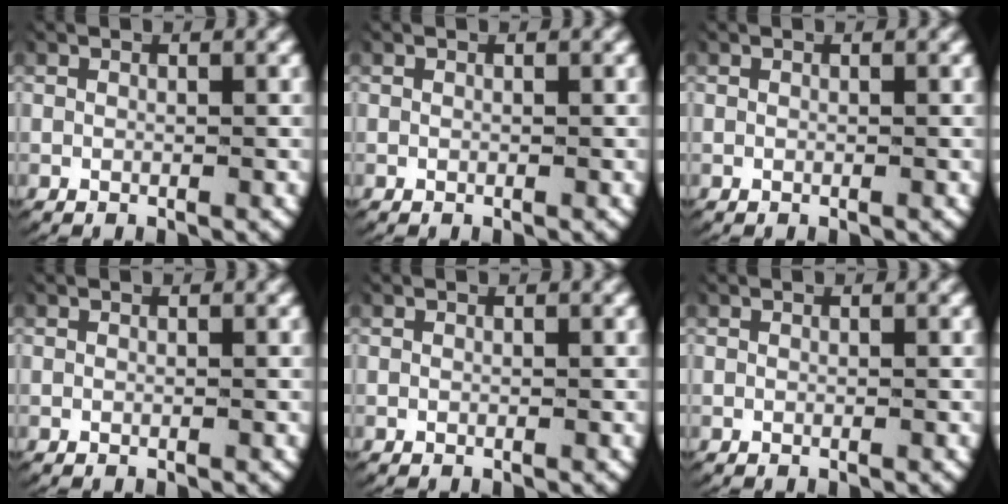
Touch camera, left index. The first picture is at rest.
{"total": 0.0}
{"total": 0.0}
{"total": 0.0}
{"total": 0.0}
{"total": 0.0}